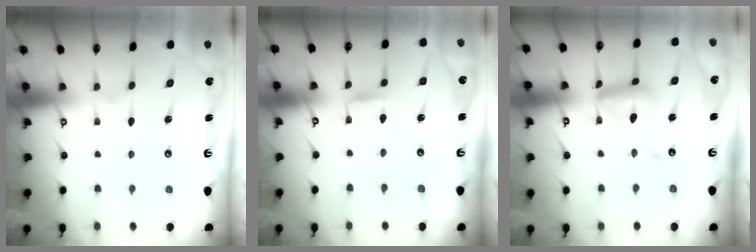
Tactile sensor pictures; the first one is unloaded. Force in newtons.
{"total": 1.3, "press": 1.3, "slide": 0.2}
{"total": 12.6, "press": 12.5, "slide": 1.1}